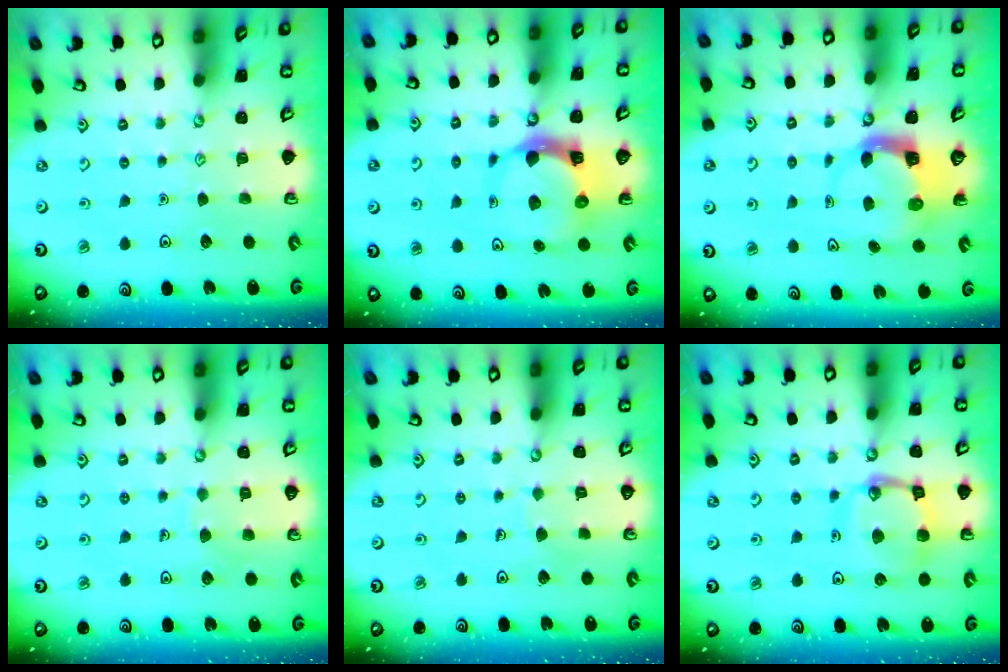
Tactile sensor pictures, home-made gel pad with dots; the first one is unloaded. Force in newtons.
{"total": 8.2, "press": 8.1, "slide": 1.3}
{"total": 4.0, "press": 3.9, "slide": 0.6}
{"total": 5.0, "press": 5.0, "slide": 0.5}
{"total": 3.6, "press": 3.6, "slide": 0.2}
{"total": 13.4, "press": 13.4, "slide": 1.3}